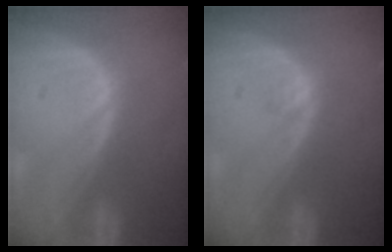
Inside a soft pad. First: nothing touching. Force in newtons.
{"total": 0.8, "press": 0.7, "slide": 0.4}